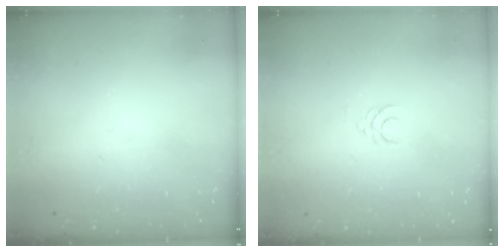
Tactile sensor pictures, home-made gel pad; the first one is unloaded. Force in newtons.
{"total": 2.7, "press": 2.7, "slide": 0.2}